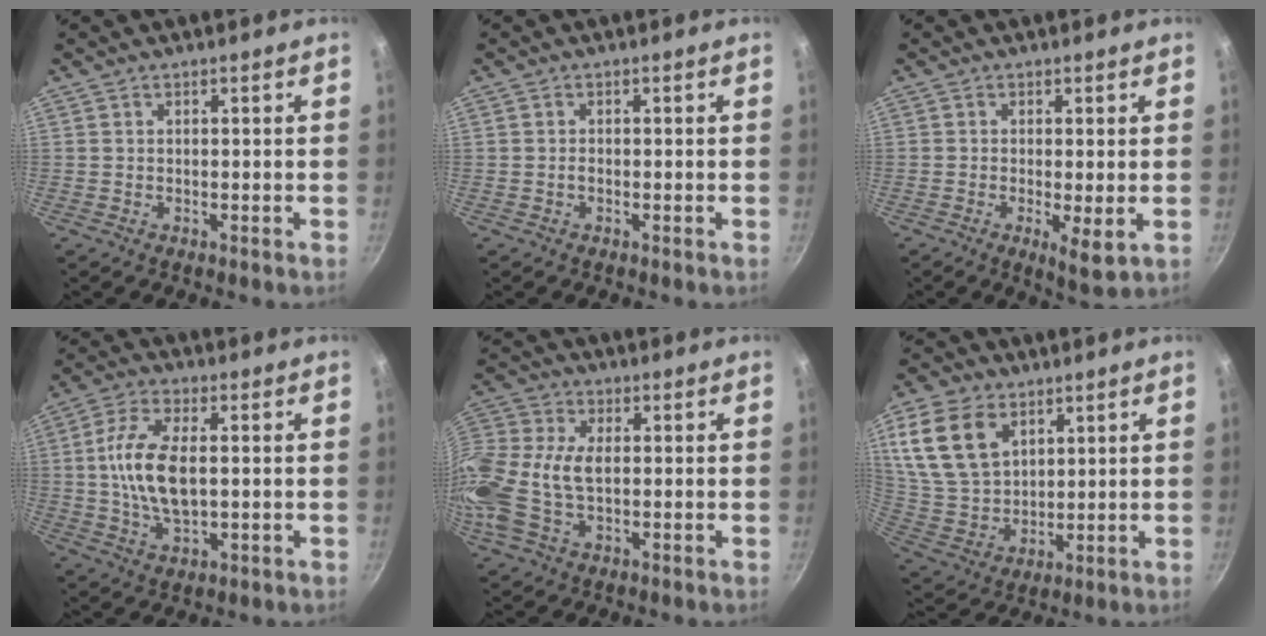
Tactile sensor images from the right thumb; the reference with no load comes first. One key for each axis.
{"total": 0.6, "fx": -0.3, "fy": 0.3, "fz": 0.4, "tx": -0.007, "ty": 0.003, "tz": -0.008}
{"total": 4.9, "fx": -0.9, "fy": 1.2, "fz": 4.6, "tx": -0.075, "ty": -0.015, "tz": -0.010}
{"total": 11.7, "fx": 0.5, "fy": 5.7, "fz": 10.2, "tx": -0.200, "ty": 0.008, "tz": 0.007}
{"total": 16.7, "fx": -0.5, "fy": 10.3, "fz": 13.2, "tx": -0.299, "ty": 0.016, "tz": -0.023}
{"total": 16.8, "fx": 7.0, "fy": 11.4, "fz": 10.2, "tx": -0.185, "ty": -0.022, "tz": 0.149}